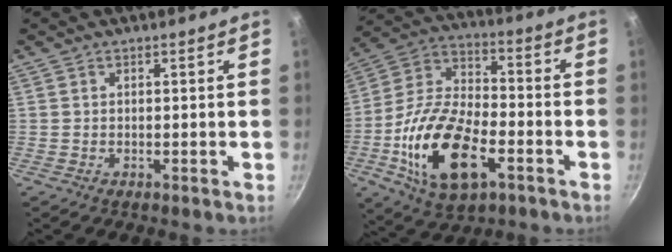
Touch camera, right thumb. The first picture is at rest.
{"total": 20.4, "force": [-7.1, 10.3, 16.1], "torque": [-0.299, 0.026, -0.124]}